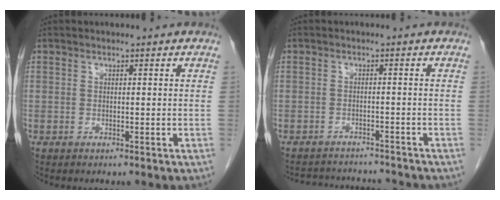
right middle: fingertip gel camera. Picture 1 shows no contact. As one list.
[{"total": 8.2, "force": [-8.0, 1.3, 1.4], "torque": [-0.025, 0.007, -0.107]}]